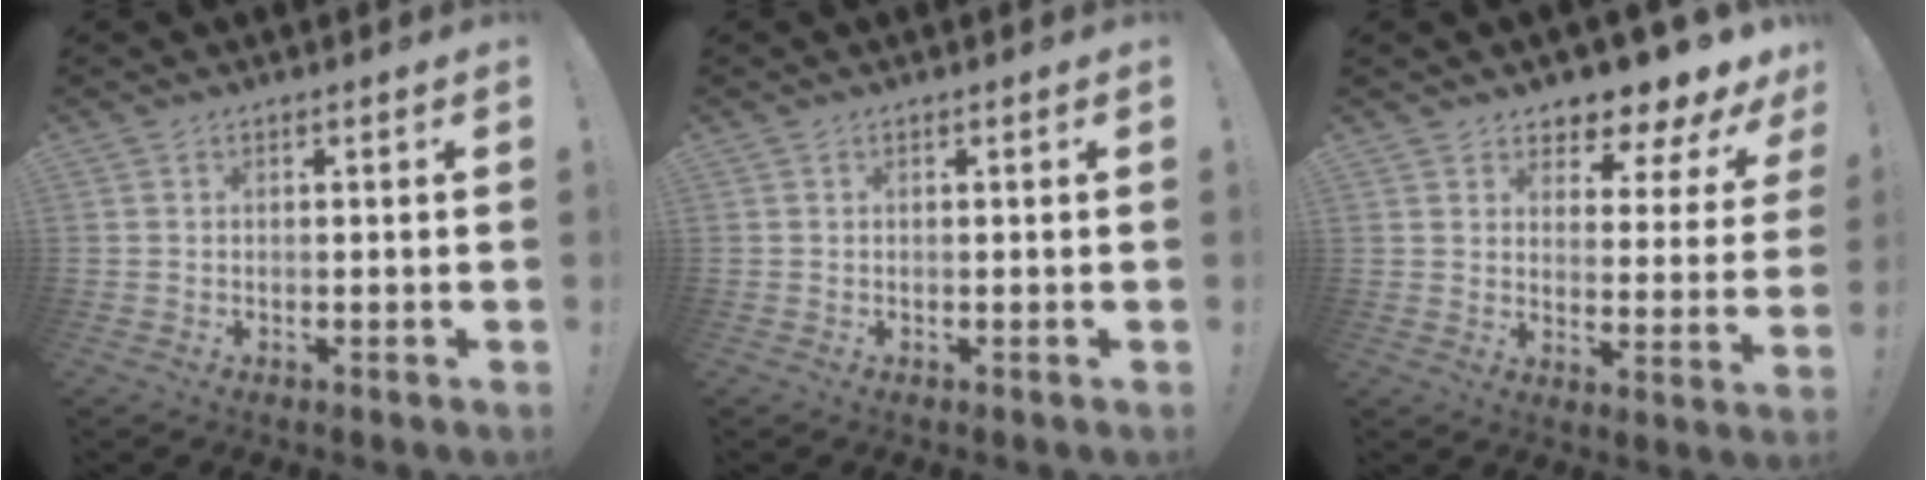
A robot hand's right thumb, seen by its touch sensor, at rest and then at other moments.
{"total": 0.0}
{"total": 5.7, "force": [5.1, 2.0, 1.8], "torque": [-0.018, -0.064, 0.087]}